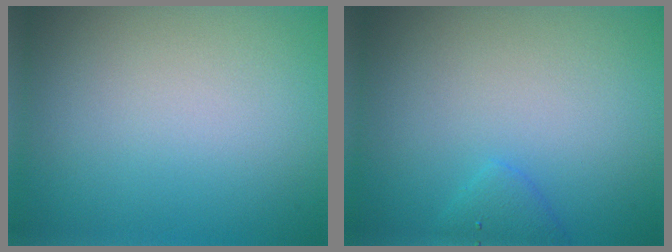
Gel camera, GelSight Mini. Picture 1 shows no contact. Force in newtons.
{"total": 1.4, "press": 1.4, "slide": 0.1}